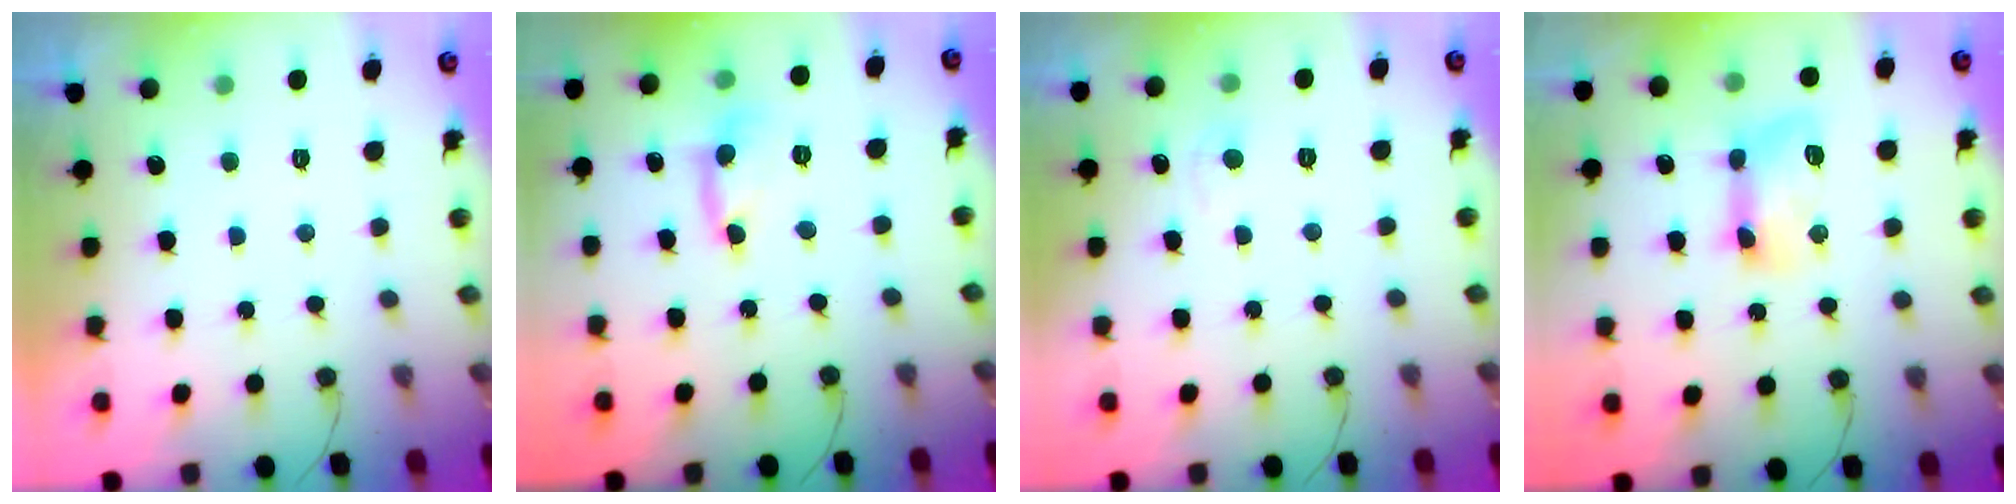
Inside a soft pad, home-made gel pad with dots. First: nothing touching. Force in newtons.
{"total": 5.2, "press": 5.2, "slide": 0.3}
{"total": 2.5, "press": 2.4, "slide": 0.4}
{"total": 9.5, "press": 9.4, "slide": 0.8}